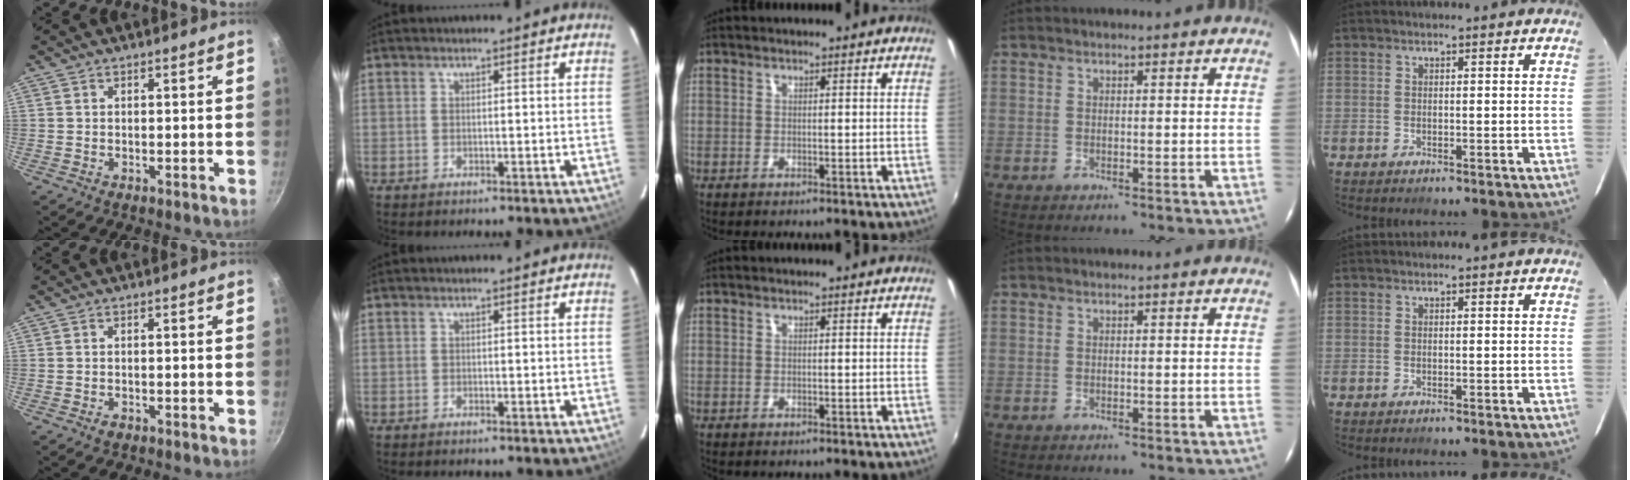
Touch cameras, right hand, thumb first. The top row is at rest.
{"thumb": {"total": 1.1, "force": [-0.7, 0.4, 0.7], "torque": [-0.019, 0.005, -0.012]}}